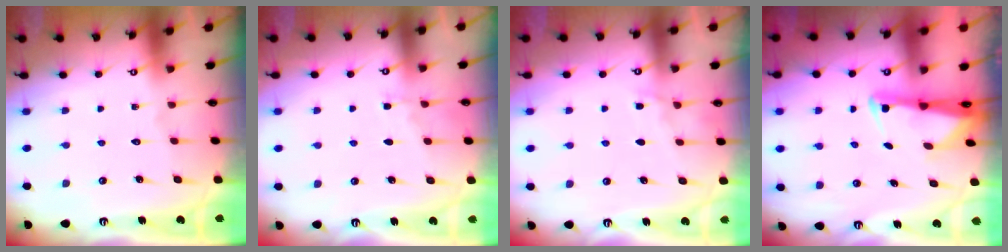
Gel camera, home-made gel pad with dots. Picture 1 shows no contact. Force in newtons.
{"total": 5.1, "press": 5.1, "slide": 0.6}
{"total": 4.9, "press": 4.9, "slide": 0.5}
{"total": 2.6, "press": 2.6, "slide": 0.5}